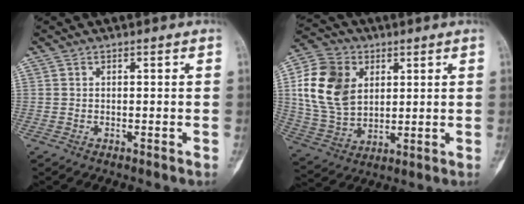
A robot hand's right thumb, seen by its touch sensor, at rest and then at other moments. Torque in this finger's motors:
{"motor_torque": [0.65, 2.03, 1.52, 0.39, 0.41]}